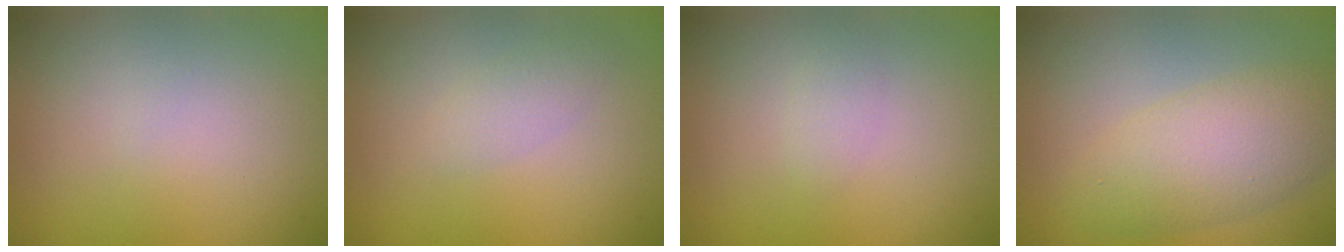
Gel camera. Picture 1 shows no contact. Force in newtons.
{"total": 1.4, "press": 1.4, "slide": 0.1}
{"total": 1.0, "press": 1.0, "slide": 0.1}
{"total": 4.9, "press": 4.9, "slide": 0.1}